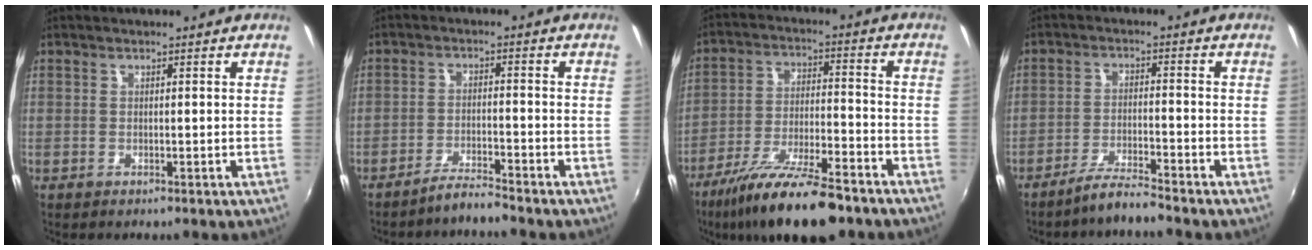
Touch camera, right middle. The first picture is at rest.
{"total": 3.7, "force": [-3.5, -0.4, 1.0], "torque": [-0.037, 0.003, -0.066]}
{"total": 17.3, "force": [-13.1, 4.0, 10.7], "torque": [-0.207, -0.031, -0.219]}
{"total": 5.1, "force": [-4.6, -0.3, 2.1], "torque": [-0.056, 0.000, -0.085]}